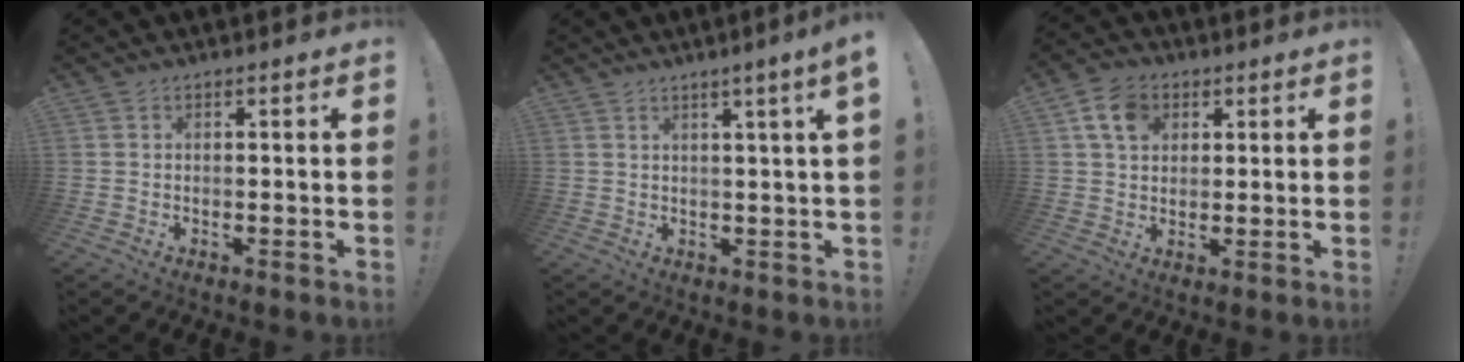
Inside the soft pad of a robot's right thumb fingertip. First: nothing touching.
{"total": 3.9, "force": [1.9, -0.8, 3.3], "torque": [-0.044, -0.011, 0.026]}
{"total": 8.9, "force": [3.6, 6.6, 4.8], "torque": [-0.085, 0.002, 0.072]}